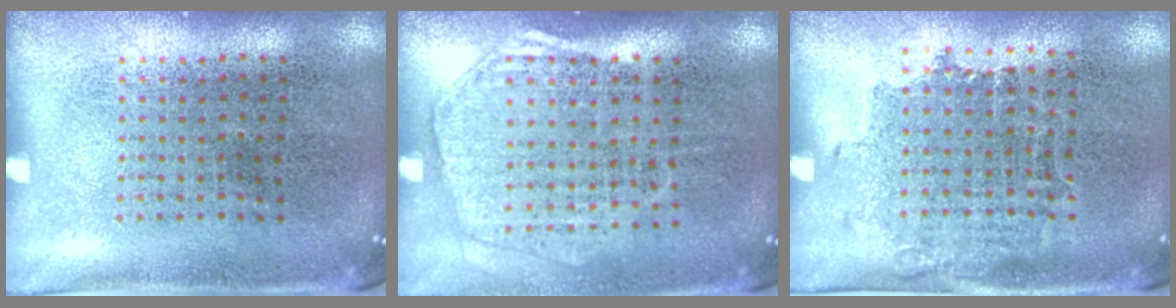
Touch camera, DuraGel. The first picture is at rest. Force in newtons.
{"total": 1.7, "press": 1.6, "slide": 0.7}
{"total": 1.0, "press": 0.9, "slide": 0.6}